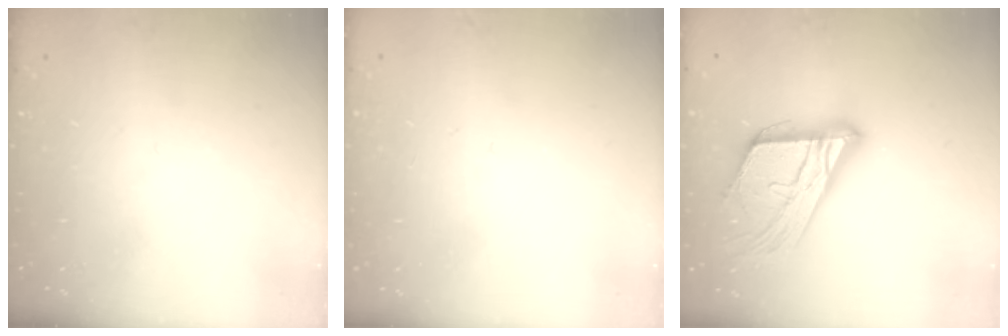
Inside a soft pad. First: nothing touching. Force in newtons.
{"total": 2.7, "press": 2.7, "slide": 0.3}
{"total": 19.6, "press": 19.4, "slide": 2.8}